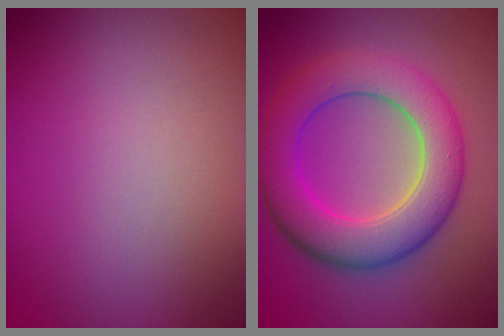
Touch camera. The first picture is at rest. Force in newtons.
{"total": 8.1, "press": 8.1, "slide": 0.1}